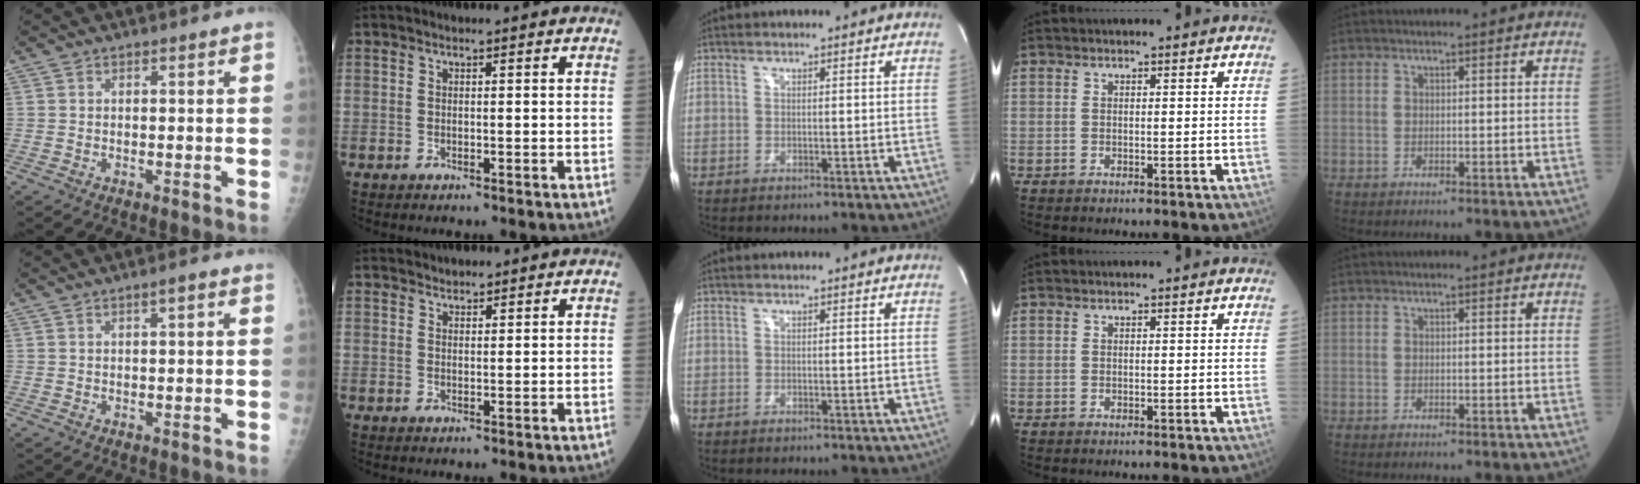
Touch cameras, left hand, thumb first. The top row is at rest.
{"thumb": {"total": 1.7, "force": [0.7, 0.3, 1.5], "torque": [-0.022, 0.003, 0.007]}, "index": {"total": 1.5, "force": [1.4, 0.6, 0.1], "torque": [-0.007, 0.008, 0.024]}}